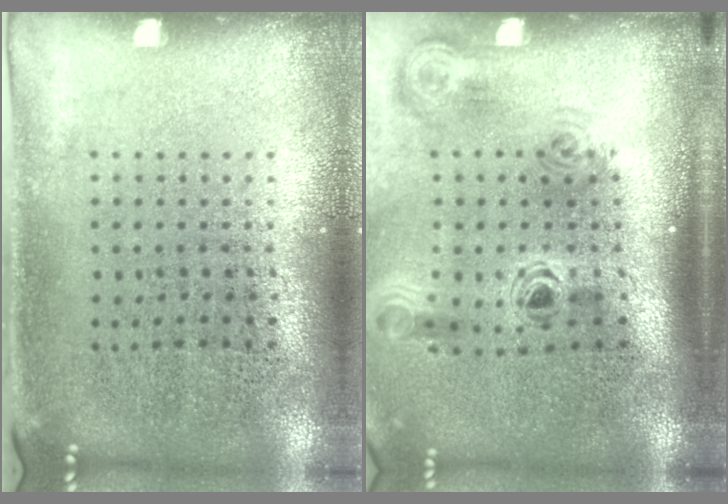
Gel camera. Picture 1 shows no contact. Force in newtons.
{"total": 1.6, "press": 1.3, "slide": 1.0}